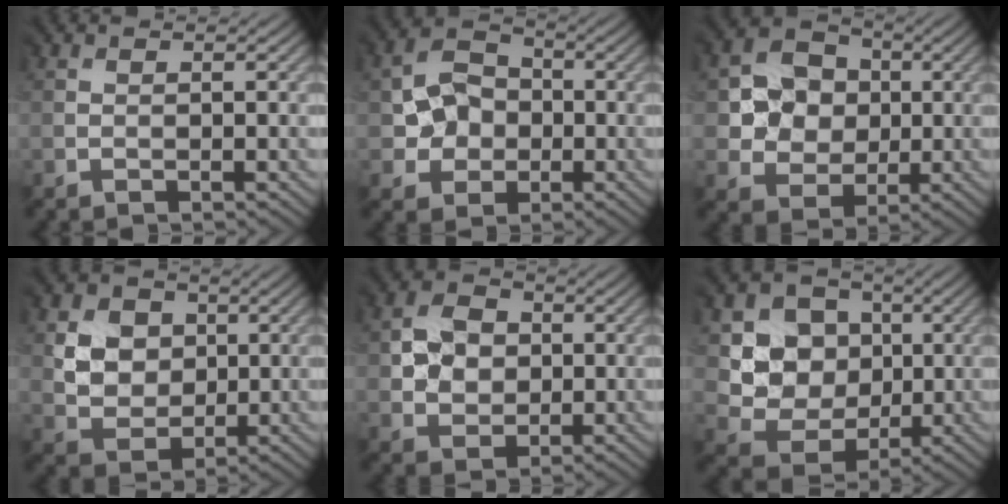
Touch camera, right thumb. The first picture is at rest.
{"total": 5.1, "force": [-0.3, 4.8, 1.7], "torque": [-0.029, 0.011, -0.018]}
{"total": 6.6, "force": [1.3, 6.1, 2.0], "torque": [-0.042, 0.007, 0.010]}
{"total": 5.0, "force": [1.7, 4.5, 1.4], "torque": [-0.043, -0.001, 0.026]}
{"total": 5.0, "force": [1.0, 4.5, 1.8], "torque": [-0.045, 0.008, 0.011]}
{"total": 7.8, "force": [1.8, 7.2, 2.4], "torque": [-0.055, -0.011, 0.028]}